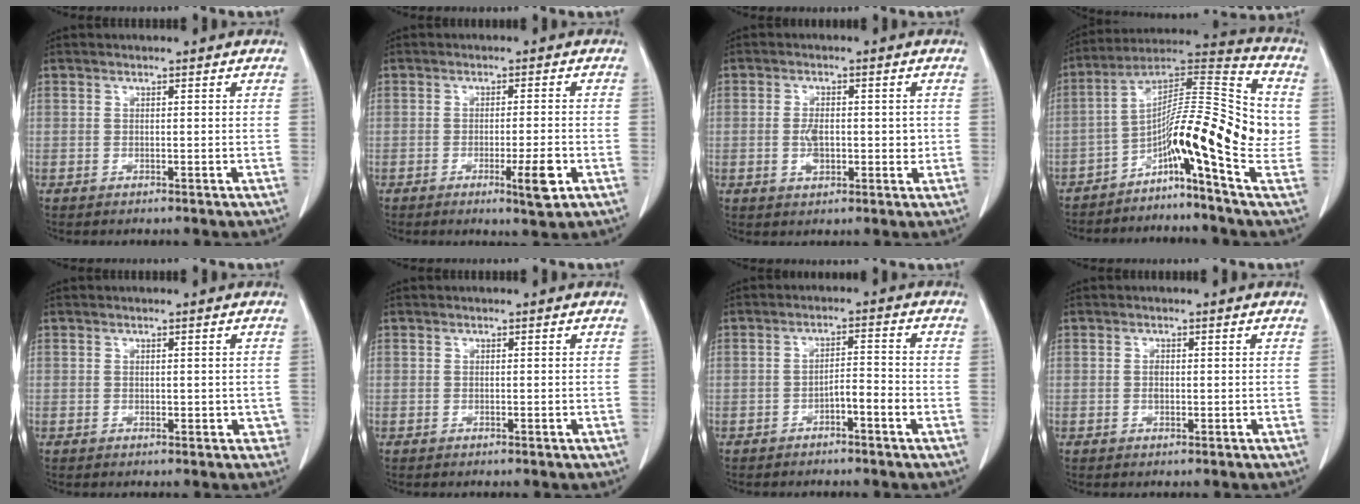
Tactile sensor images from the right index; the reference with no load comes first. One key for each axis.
{"total": 4.8, "fx": -2.0, "fy": 0.3, "fz": 4.3, "tx": -0.062, "ty": -0.006, "tz": -0.028}
{"total": 4.6, "fx": -0.4, "fy": 2.4, "fz": 3.9, "tx": -0.071, "ty": 0.003, "tz": -0.004}
{"total": 15.5, "fx": -3.4, "fy": 1.5, "fz": 15.1, "tx": -0.240, "ty": 0.037, "tz": -0.067}
{"total": 1.2, "fx": 0.0, "fy": 0.9, "fz": 0.8, "tx": -0.001, "ty": 0.004, "tz": 0.002}
{"total": 0.0}
{"total": 3.2, "fx": -1.8, "fy": 0.4, "fz": 2.7, "tx": -0.040, "ty": 0.012, "tz": -0.029}
{"total": 0.9, "fx": -0.1, "fy": 0.5, "fz": 0.8, "tx": -0.016, "ty": 0.001, "tz": -0.001}